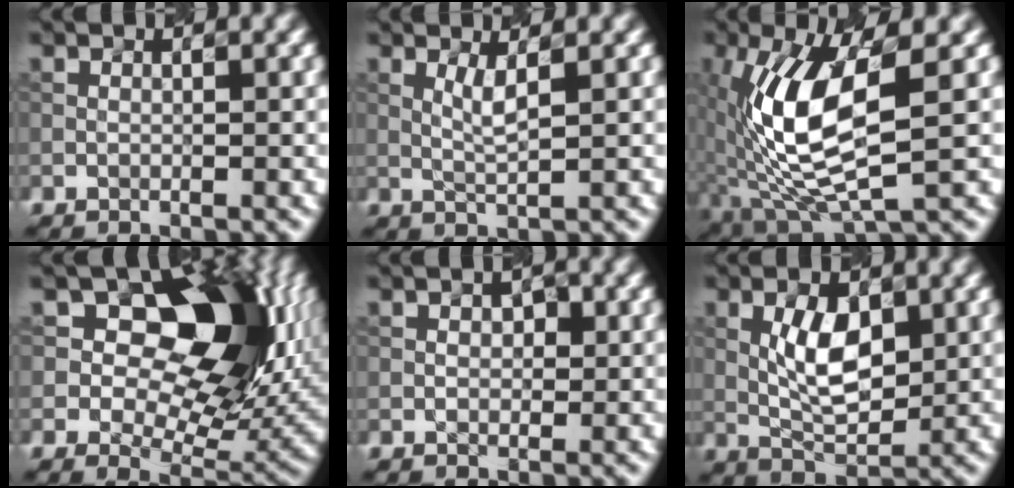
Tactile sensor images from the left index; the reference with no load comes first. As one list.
[{"total": 1.5, "force": [0.4, 0.0, 1.4], "torque": [-0.036, -0.002, 0.021]}, {"total": 8.9, "force": [0.1, 3.3, 8.3], "torque": [-0.184, 0.000, 0.016]}, {"total": 12.4, "force": [3.5, 7.9, 9.0], "torque": [-0.105, 0.010, 0.058]}, {"total": 0.8, "force": [0.2, 0.5, 0.6], "torque": [-0.009, 0.002, 0.011]}, {"total": 4.3, "force": [0.5, 2.0, 3.8], "torque": [-0.079, 0.002, 0.023]}]